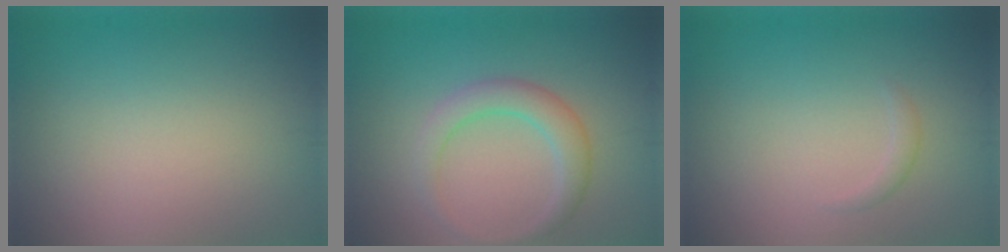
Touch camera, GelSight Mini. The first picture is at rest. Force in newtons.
{"total": 3.1, "press": 3.1, "slide": 0.1}
{"total": 0.8, "press": 0.8, "slide": 0.0}